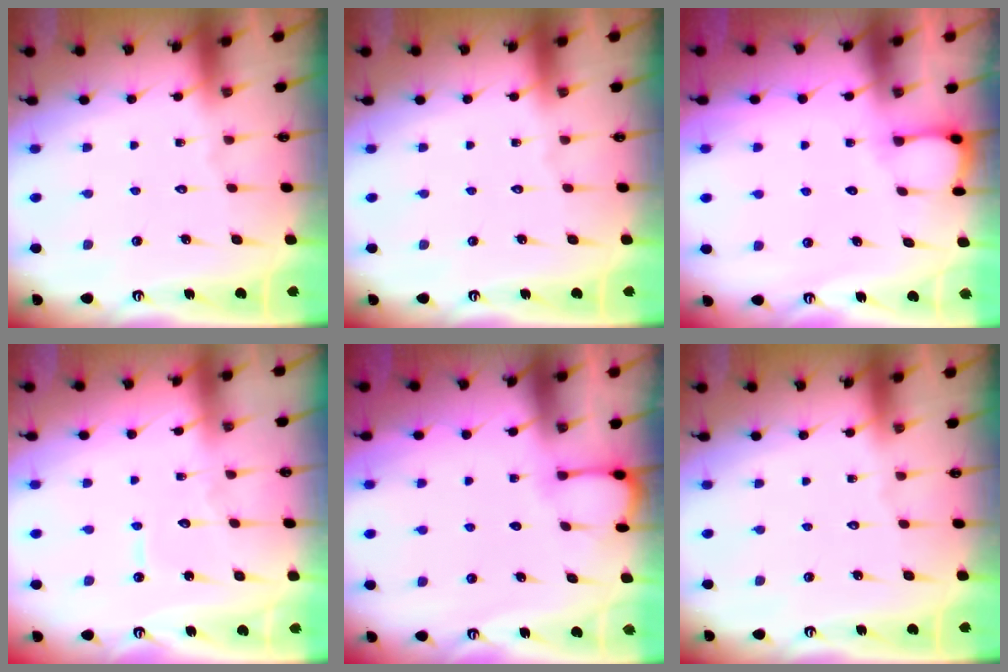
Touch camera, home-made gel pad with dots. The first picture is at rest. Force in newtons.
{"total": 0.0}
{"total": 2.7, "press": 2.7, "slide": 0.3}
{"total": 4.6, "press": 4.6, "slide": 0.3}
{"total": 2.6, "press": 2.6, "slide": 0.3}
{"total": 0.0}